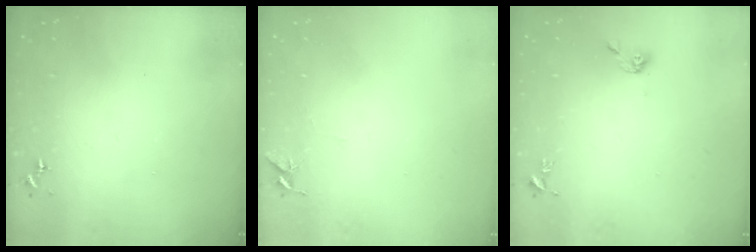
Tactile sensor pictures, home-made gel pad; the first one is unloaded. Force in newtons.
{"total": 5.2, "press": 5.1, "slide": 0.4}
{"total": 5.2, "press": 4.6, "slide": 2.3}